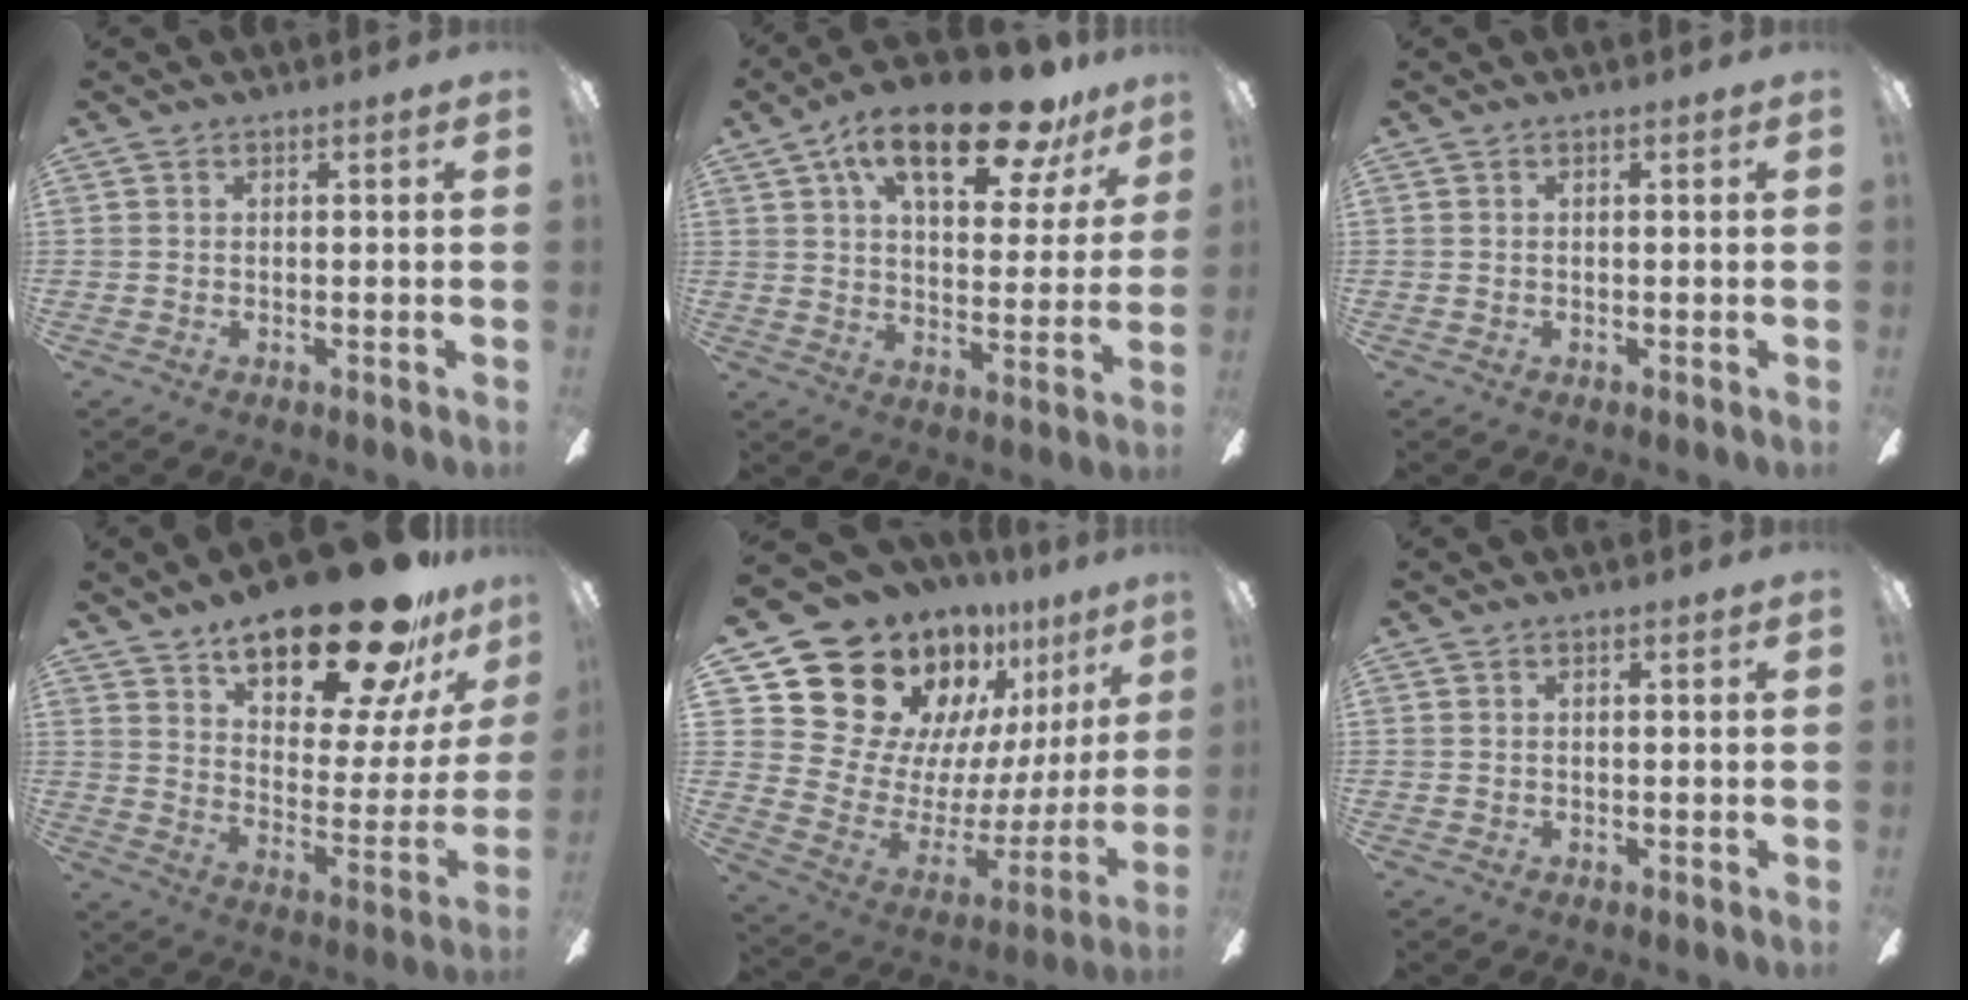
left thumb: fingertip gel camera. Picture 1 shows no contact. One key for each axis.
{"total": 19.9, "fx": 12.4, "fy": 7.8, "fz": 13.5, "tx": -0.215, "ty": -0.056, "tz": 0.203}
{"total": 0.0}
{"total": 25.1, "fx": 19.2, "fy": 7.4, "fz": 14.4, "tx": -0.207, "ty": -0.134, "tz": 0.314}
{"total": 21.4, "fx": 17.0, "fy": 11.4, "fz": 6.3, "tx": -0.108, "ty": -0.144, "tz": 0.336}
{"total": 0.0}